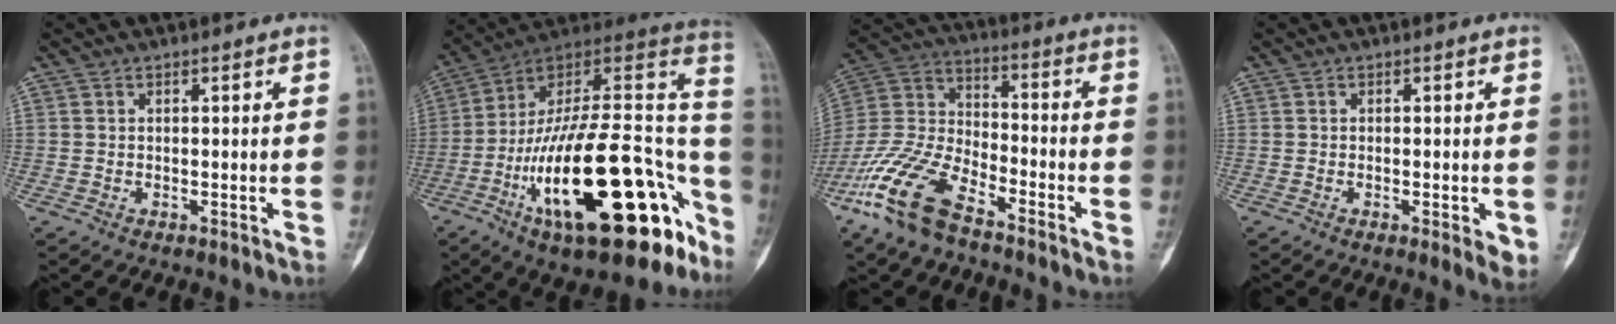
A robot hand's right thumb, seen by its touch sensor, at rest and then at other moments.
{"total": 34.8, "force": [-13.5, 13.7, 28.9], "torque": [-0.366, 0.076, -0.213]}
{"total": 16.7, "force": [-10.6, 7.2, 10.6], "torque": [-0.221, 0.046, -0.214]}
{"total": 3.5, "force": [-0.8, 1.2, 3.2], "torque": [-0.033, -0.007, -0.008]}